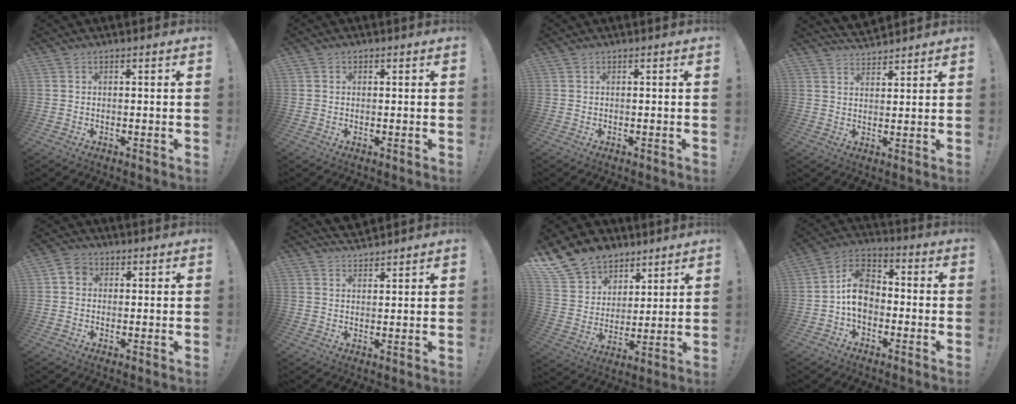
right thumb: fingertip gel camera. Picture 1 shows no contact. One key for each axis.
{"total": 0.7, "fx": 0.0, "fy": 0.7, "fz": 0.2, "tx": 0.000, "ty": 0.002, "tz": -0.001}
{"total": 0.0}
{"total": 5.4, "fx": 5.1, "fy": 1.7, "fz": 0.7, "tx": -0.005, "ty": -0.035, "tz": 0.094}
{"total": 4.4, "fx": 0.7, "fy": 3.8, "fz": 2.2, "tx": -0.030, "ty": 0.004, "tz": 0.014}
{"total": 4.0, "fx": 3.8, "fy": 1.1, "fz": 0.5, "tx": 0.000, "ty": -0.023, "tz": 0.071}
{"total": 13.8, "fx": 9.4, "fy": 9.5, "fz": 3.2, "tx": -0.059, "ty": -0.068, "tz": 0.190}
{"total": 10.7, "fx": -1.7, "fy": 7.8, "fz": 7.2, "tx": -0.122, "ty": 0.019, "tz": -0.028}